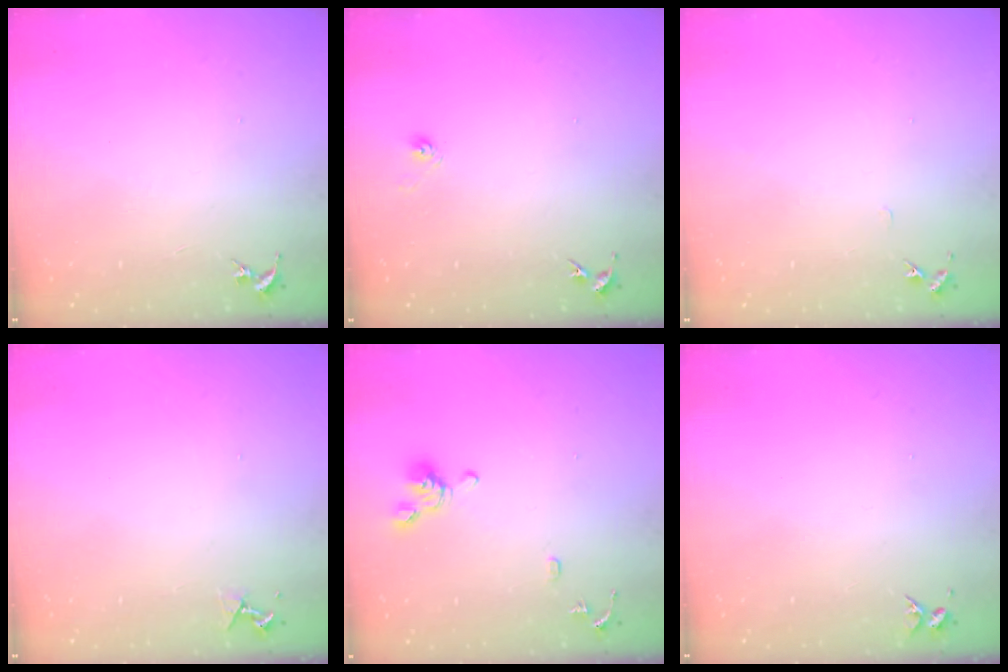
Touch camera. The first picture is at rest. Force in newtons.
{"total": 3.2, "press": 2.7, "slide": 1.7}
{"total": 4.0, "press": 4.0, "slide": 0.5}
{"total": 3.8, "press": 3.7, "slide": 0.6}
{"total": 9.8, "press": 9.7, "slide": 1.4}
{"total": 3.7, "press": 3.6, "slide": 0.4}